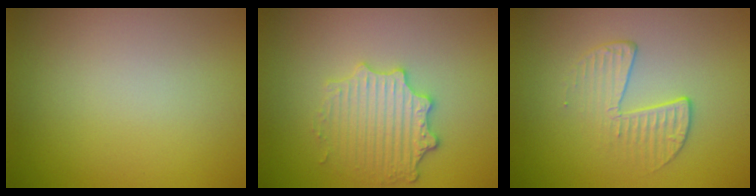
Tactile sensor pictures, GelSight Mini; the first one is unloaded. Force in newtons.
{"total": 3.6, "press": 3.3, "slide": 1.5}
{"total": 2.2, "press": 1.3, "slide": 1.8}